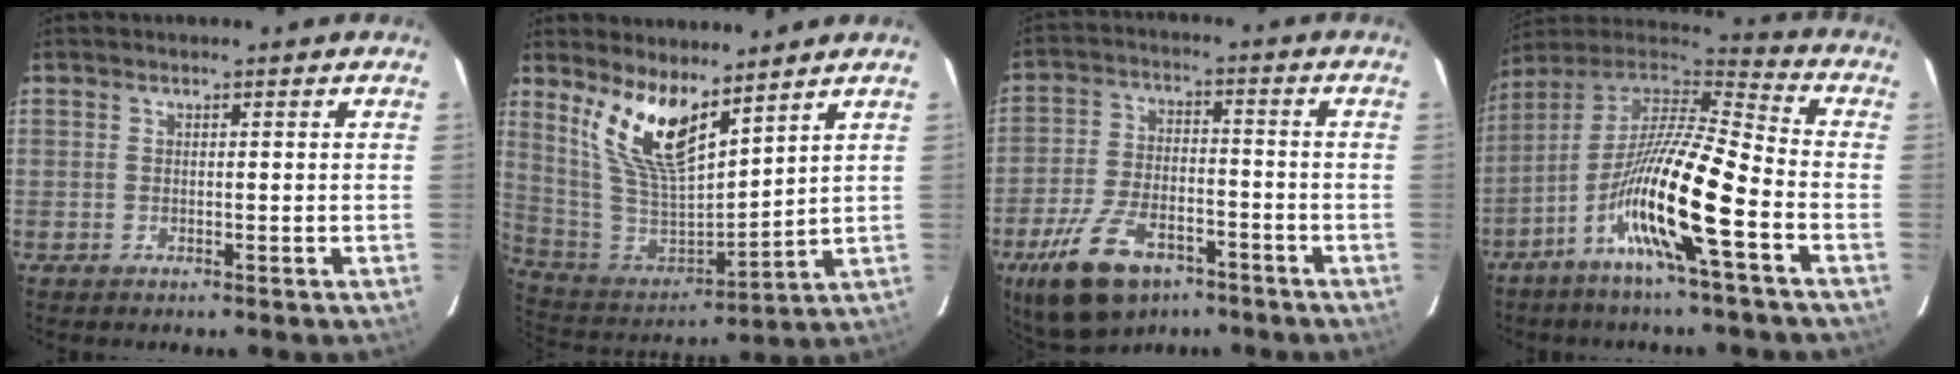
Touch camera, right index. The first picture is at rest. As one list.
[{"total": 14.4, "force": [9.6, 5.0, 9.5], "torque": [-0.188, -0.008, 0.203]}, {"total": 15.6, "force": [-9.5, 7.9, 9.5], "torque": [-0.205, -0.015, -0.162]}, {"total": 17.1, "force": [-7.7, 1.6, 15.2], "torque": [-0.275, -0.016, -0.156]}]